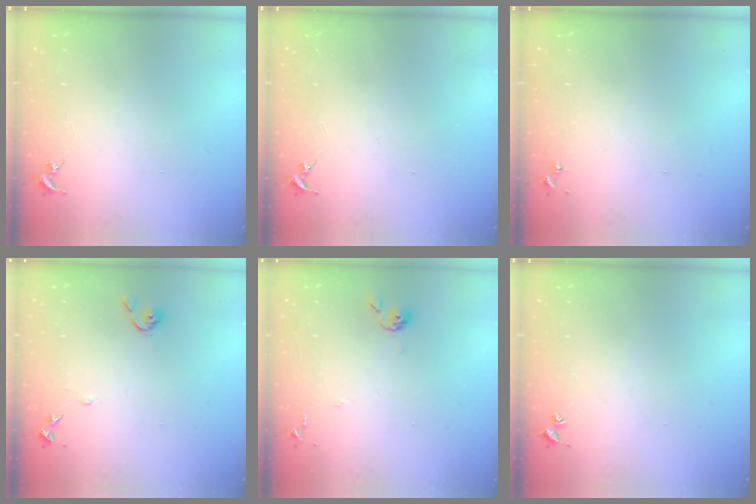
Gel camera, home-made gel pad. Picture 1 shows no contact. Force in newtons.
{"total": 0.0}
{"total": 0.0}
{"total": 6.2, "press": 6.2, "slide": 0.6}
{"total": 5.9, "press": 5.8, "slide": 0.7}
{"total": 2.0, "press": 2.0, "slide": 0.2}